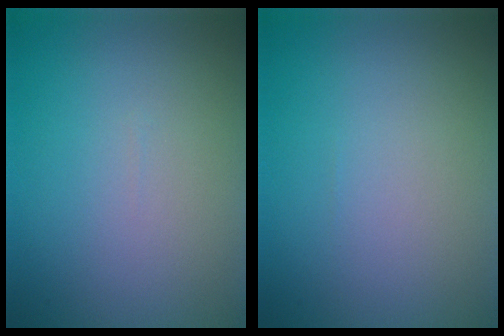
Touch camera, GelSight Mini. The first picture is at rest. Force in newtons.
{"total": 0.0}